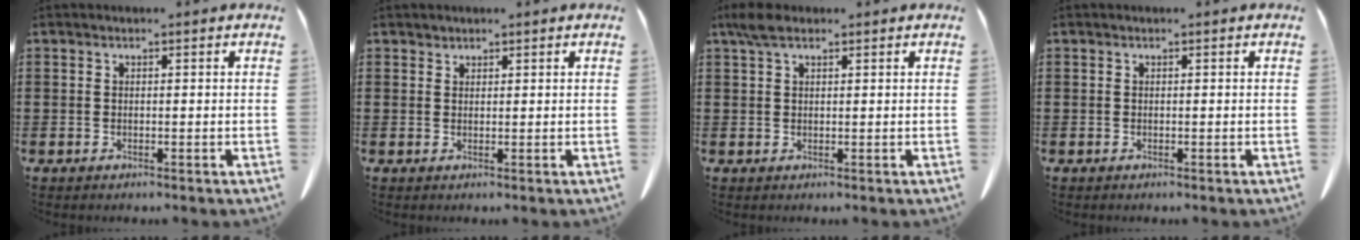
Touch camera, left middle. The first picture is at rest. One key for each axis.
{"total": 1.1, "fx": 1.1, "fy": 0.4, "fz": 0.0, "tx": -0.003, "ty": -0.001, "tz": 0.022}
{"total": 2.9, "fx": 1.7, "fy": 1.2, "fz": 2.0, "tx": -0.045, "ty": 0.005, "tz": 0.031}
{"total": 0.0}